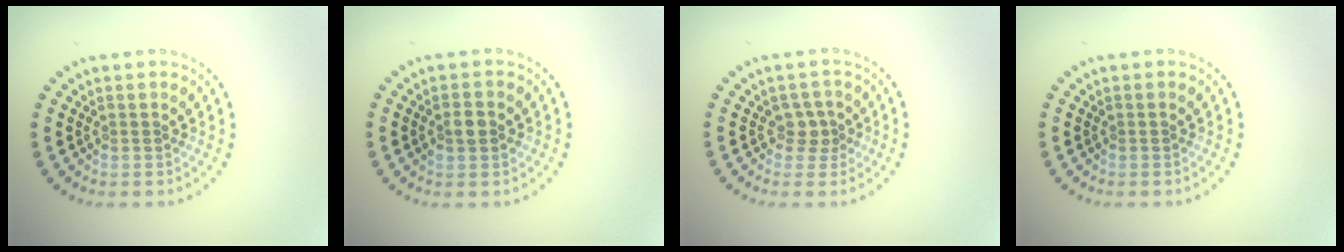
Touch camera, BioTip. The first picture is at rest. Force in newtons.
{"total": 2.2, "press": 2.2, "slide": 0.2}
{"total": 1.6, "press": 1.3, "slide": 1.0}
{"total": 0.0}